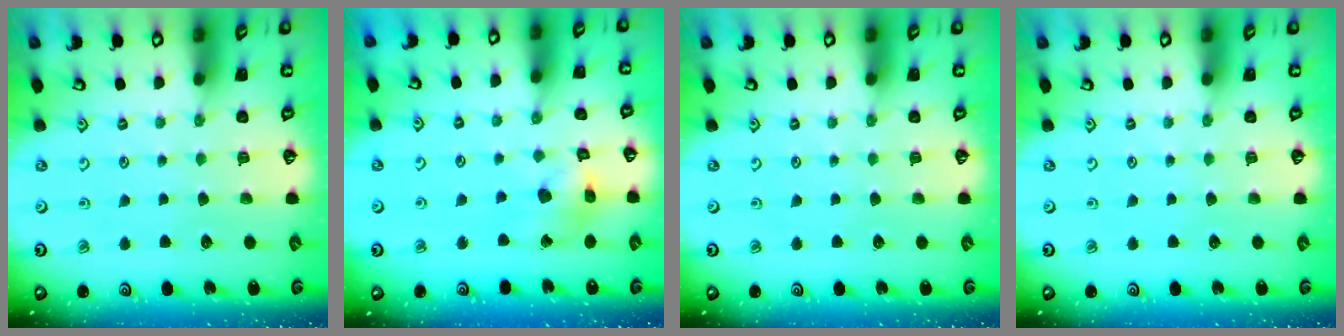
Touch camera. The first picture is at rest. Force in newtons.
{"total": 11.9, "press": 11.8, "slide": 1.5}
{"total": 0.0}
{"total": 0.0}